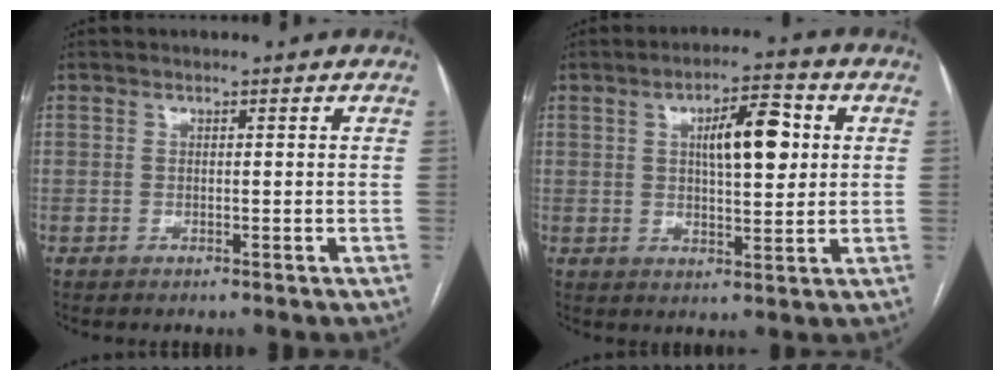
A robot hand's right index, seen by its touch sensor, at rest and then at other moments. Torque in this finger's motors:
{"motor_torque": [0.60, 0.44, 0.24, 0.10]}